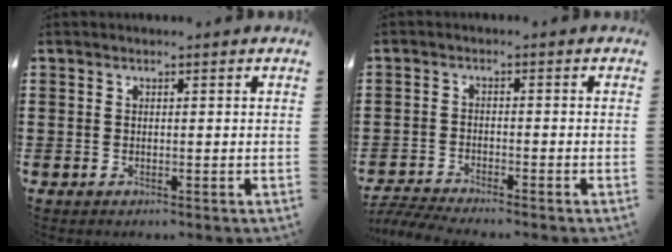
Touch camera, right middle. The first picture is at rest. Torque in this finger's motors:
{"motor_torque": [2.14, 0.00, 0.01, 0.02]}